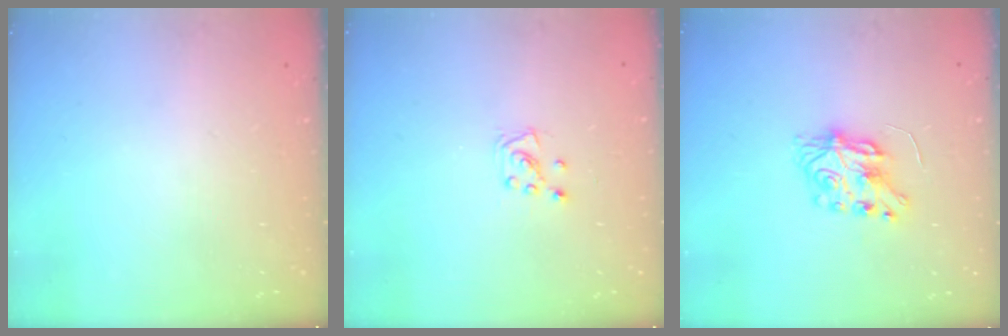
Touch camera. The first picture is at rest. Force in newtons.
{"total": 4.9, "press": 4.9, "slide": 0.5}
{"total": 7.2, "press": 7.2, "slide": 0.2}